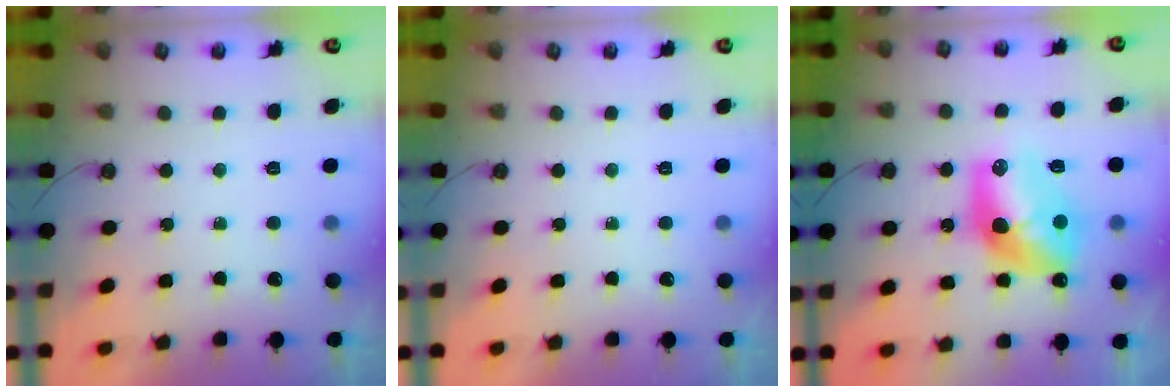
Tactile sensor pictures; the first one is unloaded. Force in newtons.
{"total": 0.0}
{"total": 14.3, "press": 14.2, "slide": 0.8}